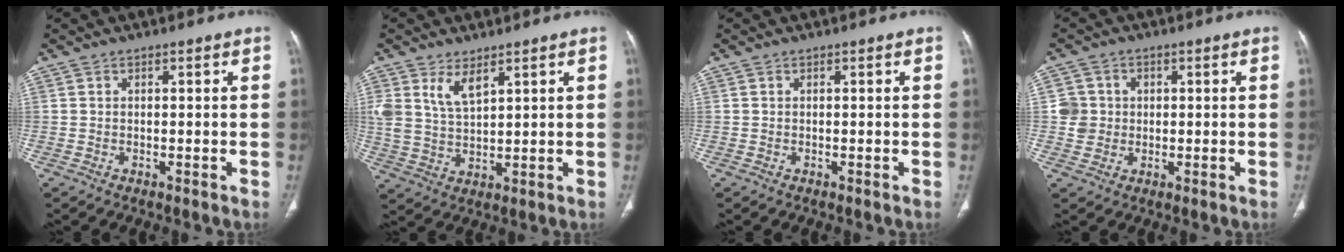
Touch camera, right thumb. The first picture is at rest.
{"total": 6.3, "force": [3.7, 2.8, 4.2], "torque": [-0.080, -0.022, 0.082]}
{"total": 0.0}
{"total": 4.6, "force": [0.5, 4.5, 0.8], "torque": [0.013, 0.004, 0.008]}